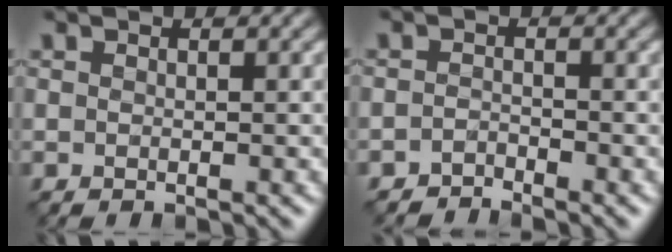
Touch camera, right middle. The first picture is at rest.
{"total": 1.4, "force": [-1.3, 0.0, -0.2], "torque": [0.005, 0.005, -0.028]}